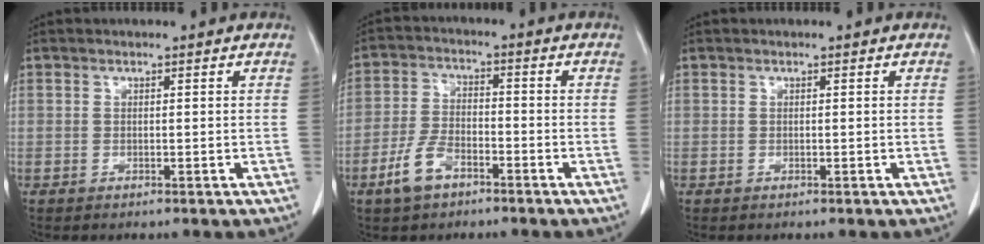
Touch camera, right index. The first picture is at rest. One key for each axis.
{"total": 6.6, "fx": -3.9, "fy": 3.2, "fz": 4.1, "tx": -0.098, "ty": 0.002, "tz": -0.075}
{"total": 0.0}